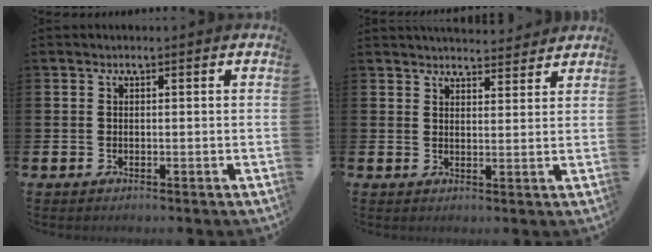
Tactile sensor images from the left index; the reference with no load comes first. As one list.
[{"total": 3.9, "force": [3.9, 0.5, 0.1], "torque": [0.000, -0.023, 0.069]}]